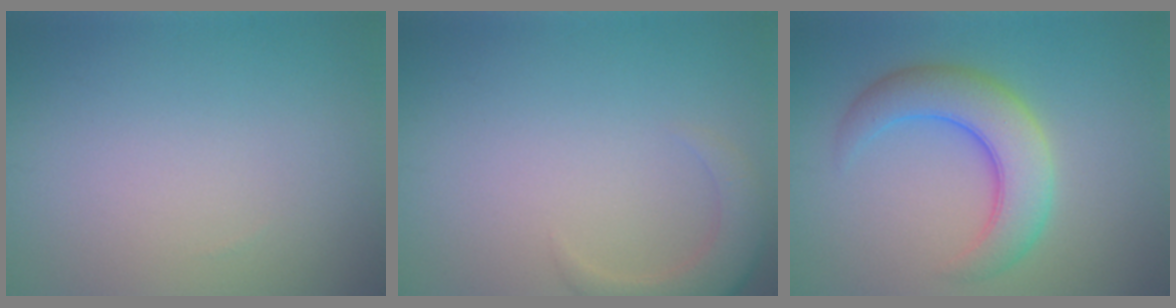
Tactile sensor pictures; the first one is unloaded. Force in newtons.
{"total": 3.2, "press": 3.1, "slide": 0.5}
{"total": 6.2, "press": 6.2, "slide": 0.2}